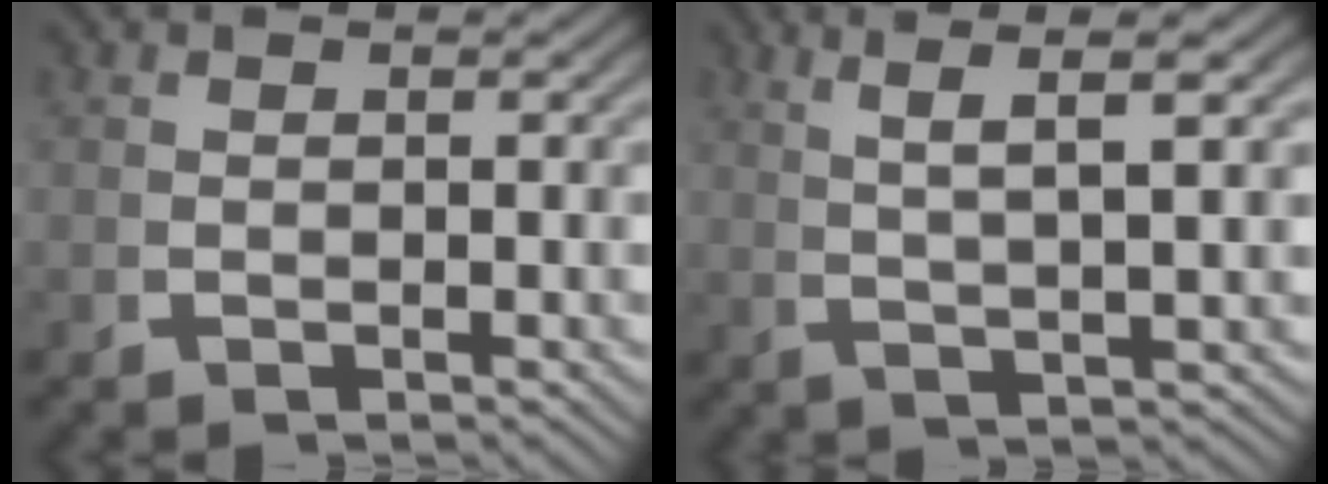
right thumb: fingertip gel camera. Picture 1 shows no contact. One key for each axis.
{"total": 6.6, "fx": 3.8, "fy": 0.9, "fz": 5.4, "tx": -0.069, "ty": 0.027, "tz": 0.058}